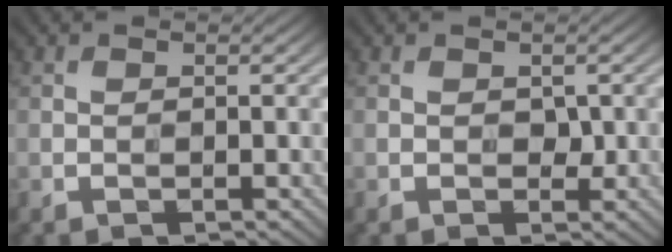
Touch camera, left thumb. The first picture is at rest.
{"total": 1.3, "force": [0.1, 1.0, 0.9], "torque": [-0.013, -0.001, 0.000]}